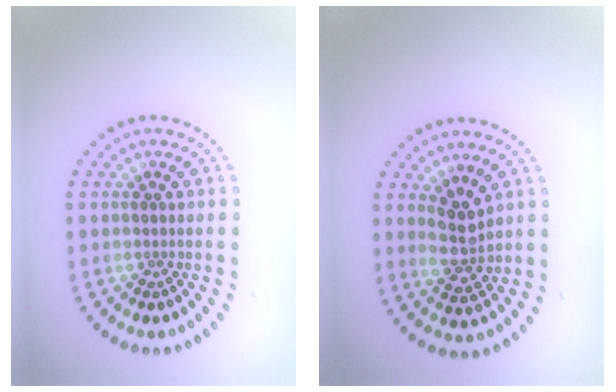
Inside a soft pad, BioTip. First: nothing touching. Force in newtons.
{"total": 2.8, "press": 2.6, "slide": 1.1}